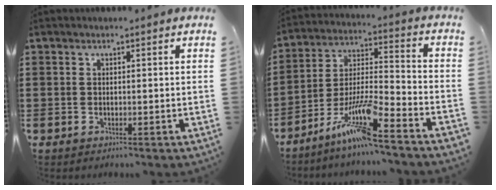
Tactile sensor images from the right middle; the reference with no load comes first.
{"total": 11.8, "force": [-8.6, 0.3, 8.1], "torque": [-0.169, -0.007, -0.173]}